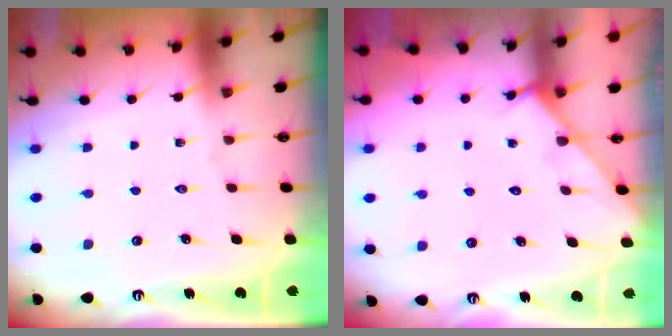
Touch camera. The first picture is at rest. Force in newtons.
{"total": 2.7, "press": 2.7, "slide": 0.2}